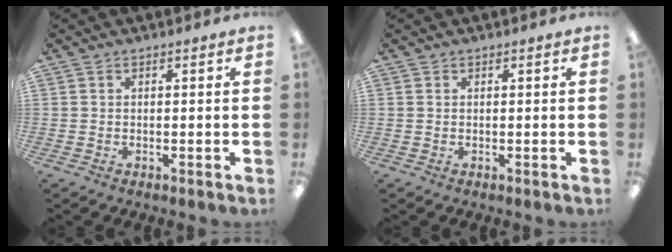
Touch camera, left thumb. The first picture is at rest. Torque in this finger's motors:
{"motor_torque": [-0.04, 0.10, 0.24, 0.04, 0.00]}